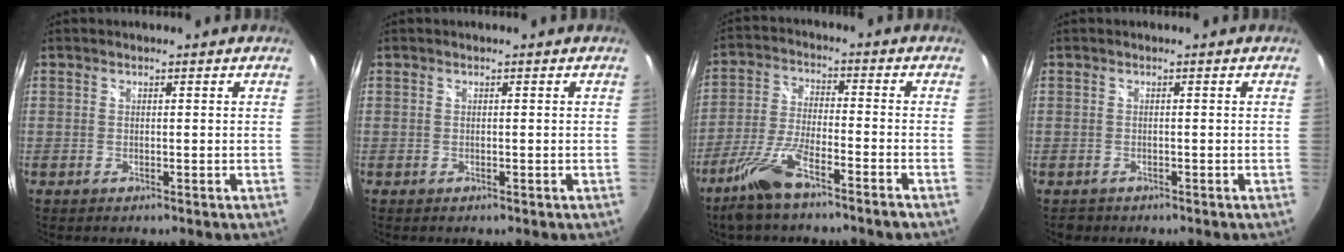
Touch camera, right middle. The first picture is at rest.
{"total": 0.0}
{"total": 9.6, "force": [-6.9, 1.1, 6.6], "torque": [-0.147, -0.009, -0.132]}
{"total": 1.2, "force": [-0.8, 0.9, 0.2], "torque": [-0.007, -0.003, -0.012]}